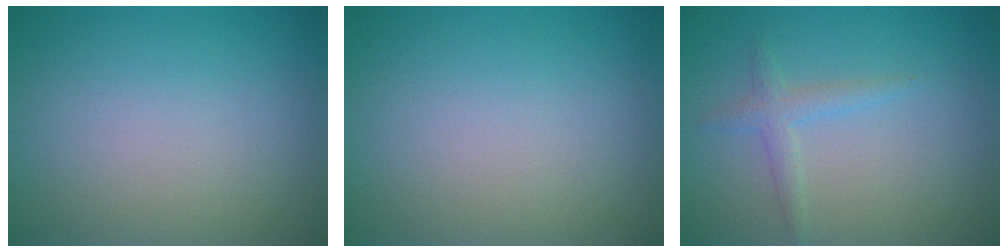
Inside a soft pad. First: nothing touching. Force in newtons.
{"total": 0.0}
{"total": 1.7, "press": 1.7, "slide": 0.0}